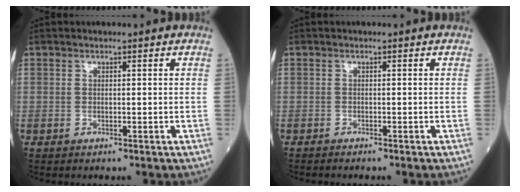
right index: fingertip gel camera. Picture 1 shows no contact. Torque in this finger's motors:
{"motor_torque": [0.13, -0.04, -0.10, -0.04]}